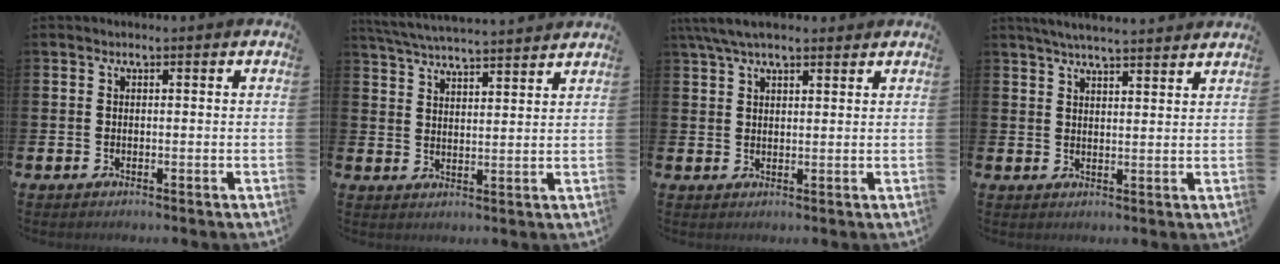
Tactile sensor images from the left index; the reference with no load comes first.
{"total": 5.4, "force": [5.4, -0.1, 0.8], "torque": [-0.036, -0.035, 0.095]}
{"total": 5.3, "force": [4.5, 1.6, 2.4], "torque": [-0.057, -0.006, 0.083]}
{"total": 4.7, "force": [4.5, -0.1, 1.1], "torque": [-0.028, -0.018, 0.081]}